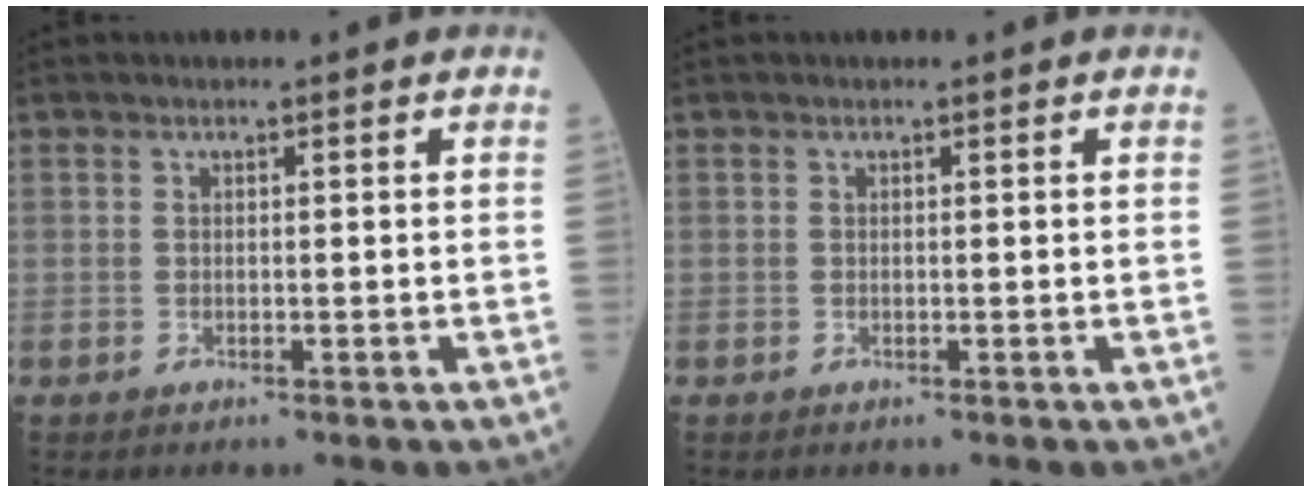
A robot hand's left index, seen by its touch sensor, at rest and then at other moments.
{"total": 0.0}